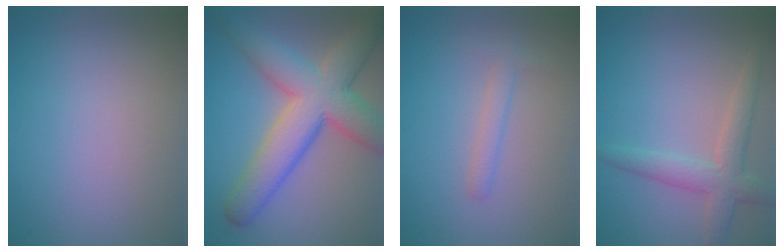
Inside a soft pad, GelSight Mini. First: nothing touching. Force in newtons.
{"total": 9.2, "press": 9.2, "slide": 0.6}
{"total": 1.8, "press": 1.8, "slide": 0.2}
{"total": 3.4, "press": 3.4, "slide": 0.1}